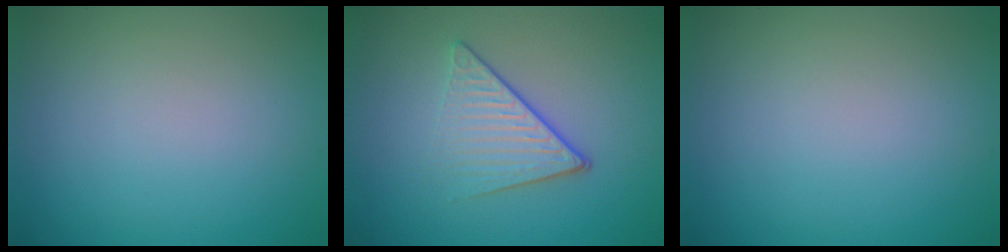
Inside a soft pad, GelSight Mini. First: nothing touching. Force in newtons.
{"total": 4.2, "press": 2.7, "slide": 3.2}
{"total": 0.0}